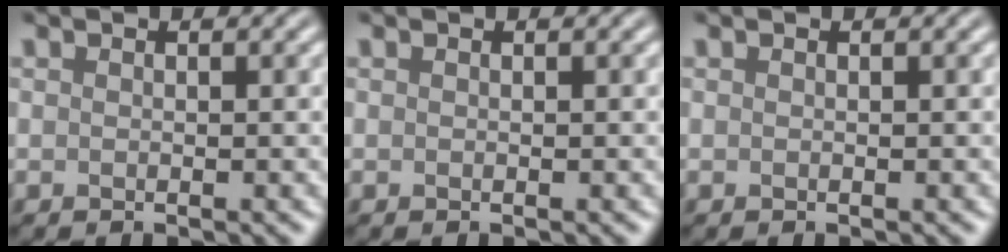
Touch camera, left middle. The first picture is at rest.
{"total": 0.0}
{"total": 0.0}